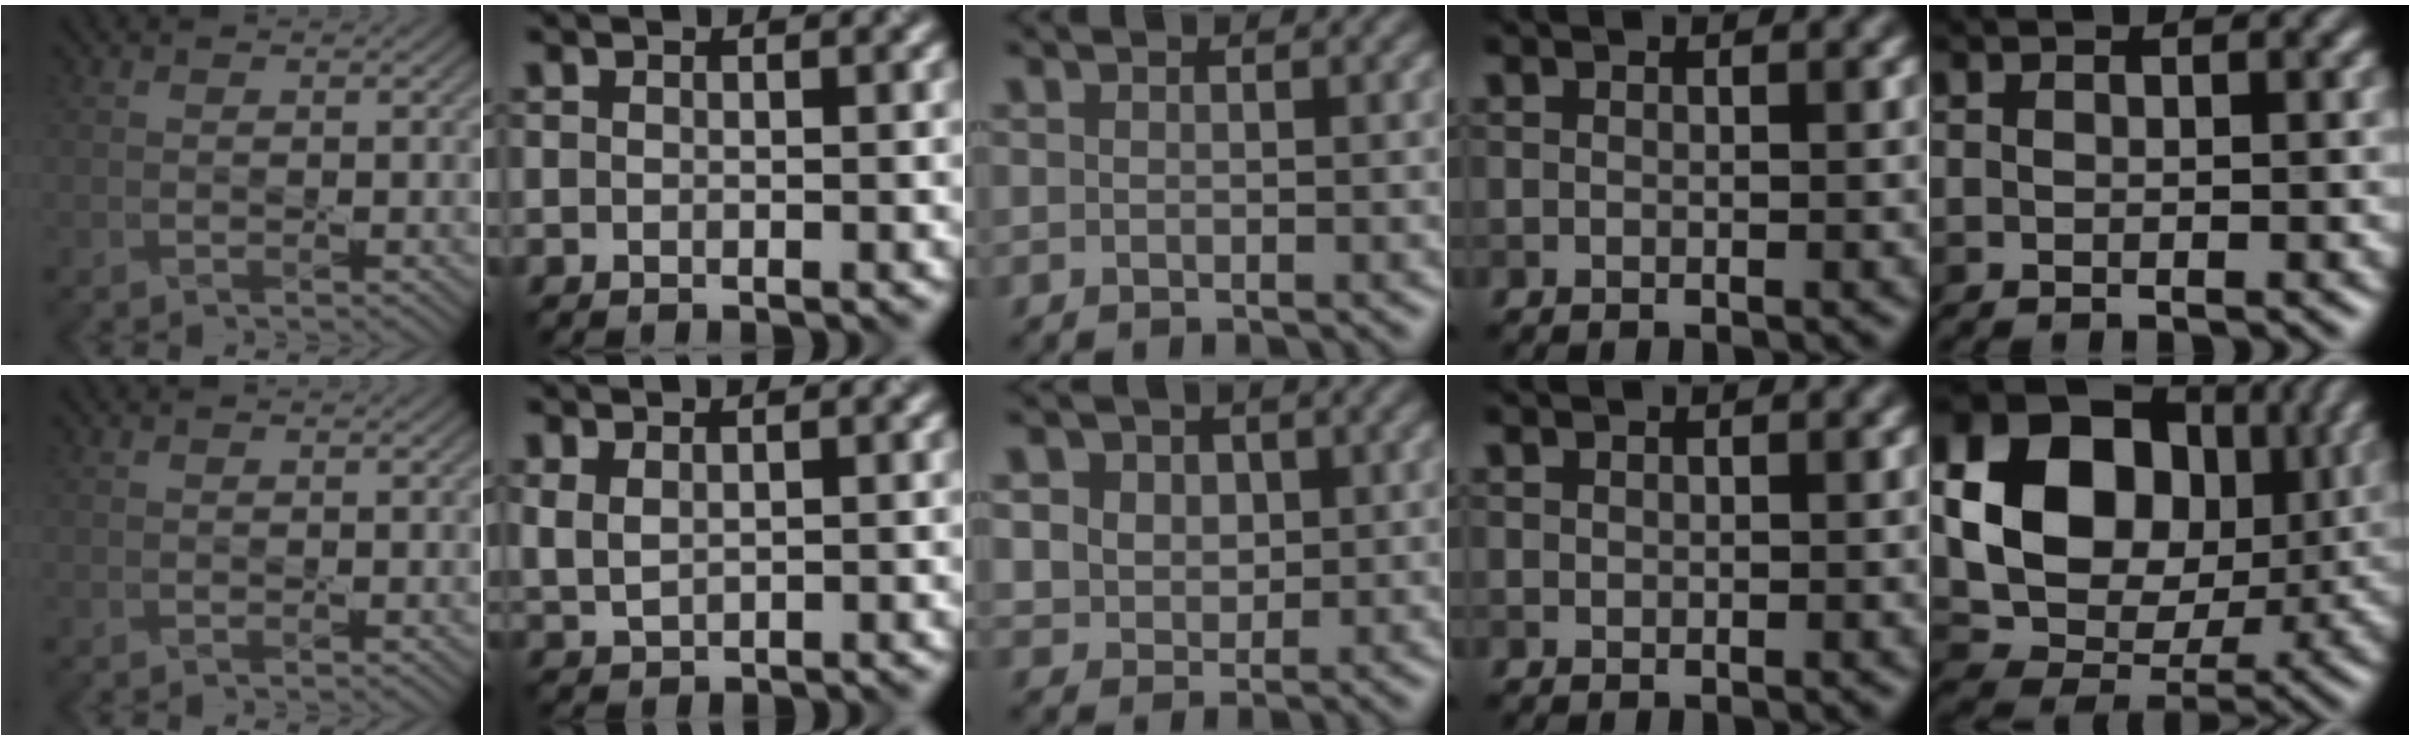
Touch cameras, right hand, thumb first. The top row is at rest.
{"index": {"total": 1.7, "force": [0.9, 1.0, 1.1], "torque": [-0.034, 0.001, 0.023]}, "middle": {"total": 5.9, "force": [2.5, 4.7, 2.5], "torque": [-0.056, 0.018, 0.035]}, "little": {"total": 16.0, "force": [3.4, 12.7, 9.1], "torque": [-0.183, 0.020, 0.076]}}